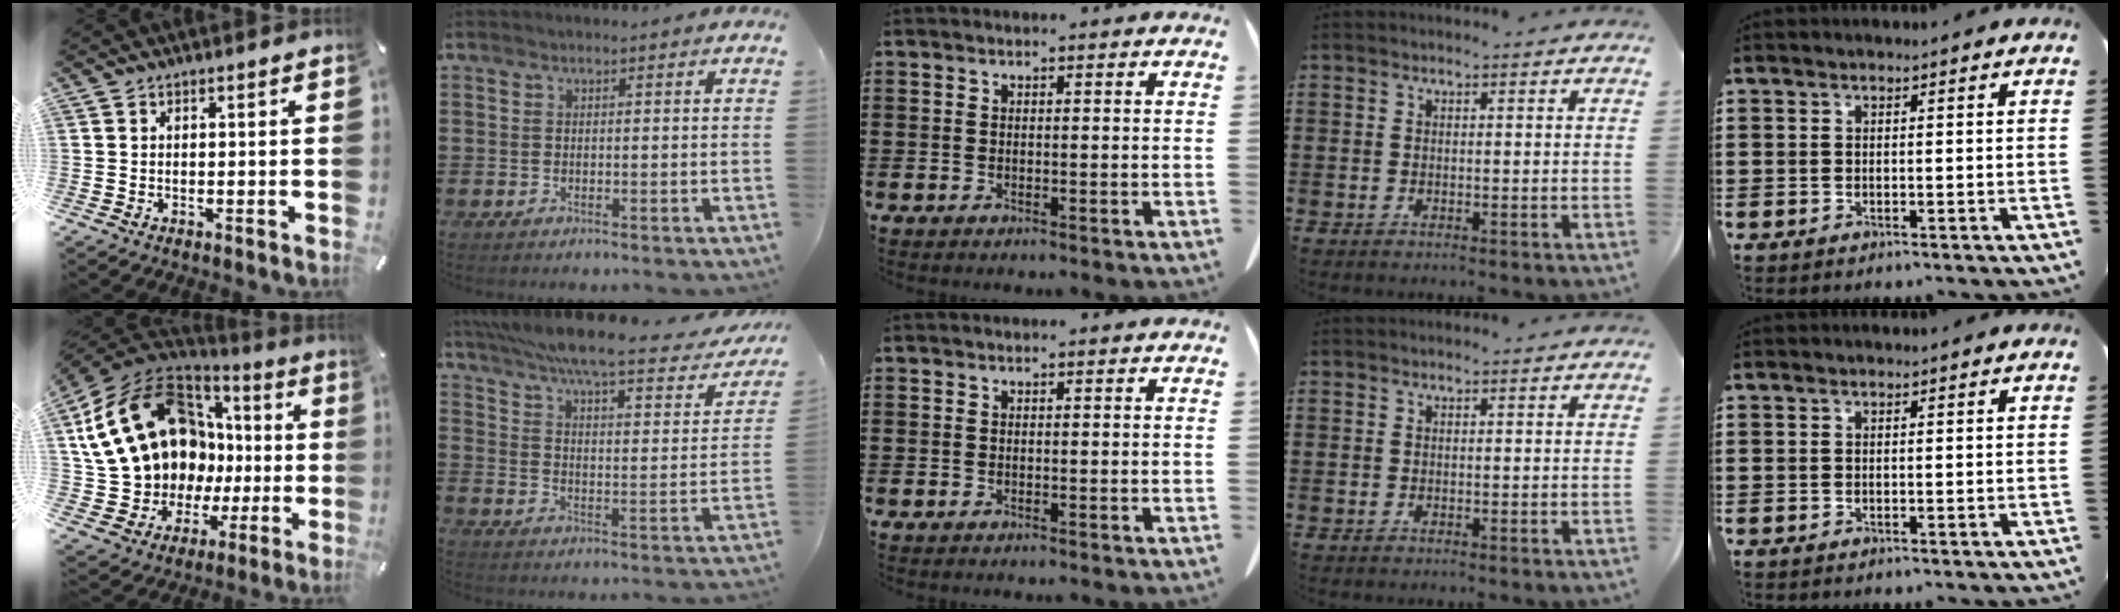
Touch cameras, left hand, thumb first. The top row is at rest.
{"thumb": {"total": 22.1, "force": [7.2, 17.2, 12.0], "torque": [-0.261, -0.053, 0.162]}, "index": {"total": 6.8, "force": [5.7, -0.5, 3.7], "torque": [-0.099, -0.044, 0.090]}}